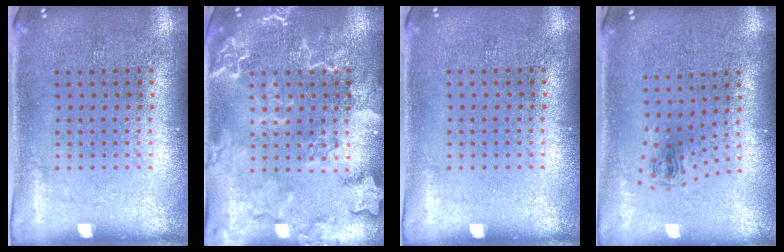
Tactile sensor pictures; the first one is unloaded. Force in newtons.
{"total": 2.5, "press": 2.5, "slide": 0.4}
{"total": 0.0}
{"total": 0.7, "press": 0.4, "slide": 0.6}